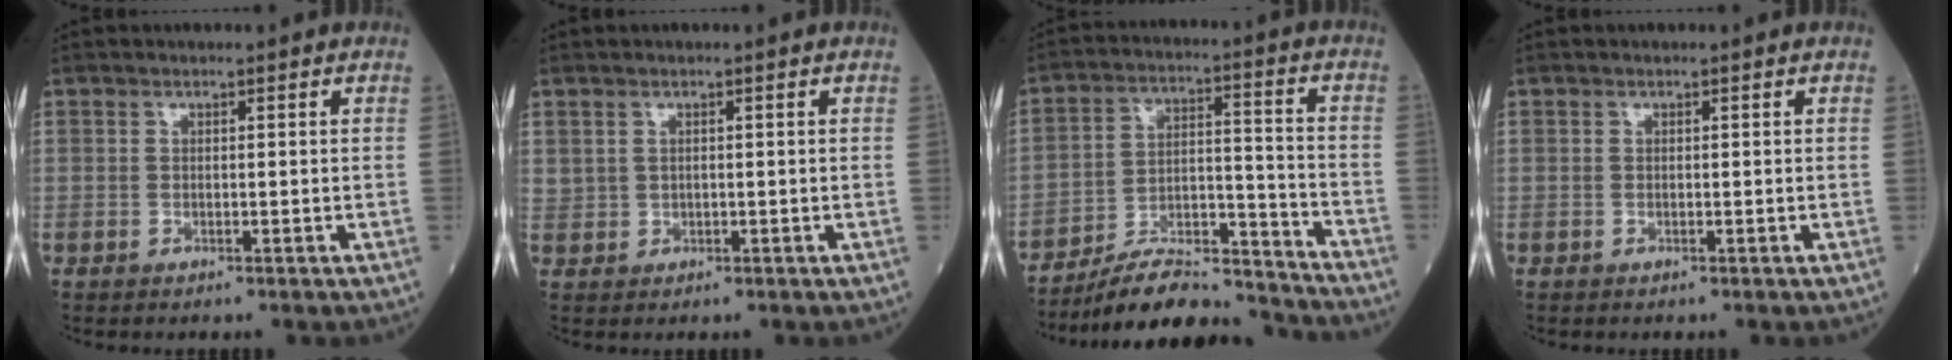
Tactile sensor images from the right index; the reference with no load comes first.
{"total": 1.2, "force": [0.6, 0.9, 0.3], "torque": [-0.004, 0.004, 0.013]}
{"total": 15.3, "force": [-14.6, 1.8, 4.4], "torque": [-0.068, 0.032, -0.239]}
{"total": 0.0}